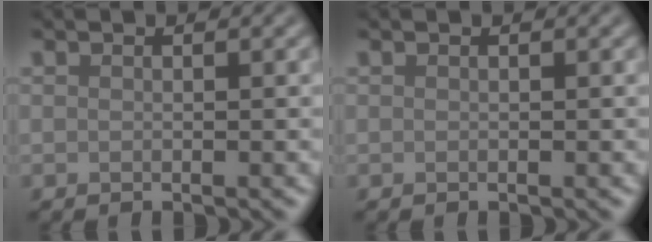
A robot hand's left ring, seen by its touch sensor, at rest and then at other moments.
{"total": 0.0}